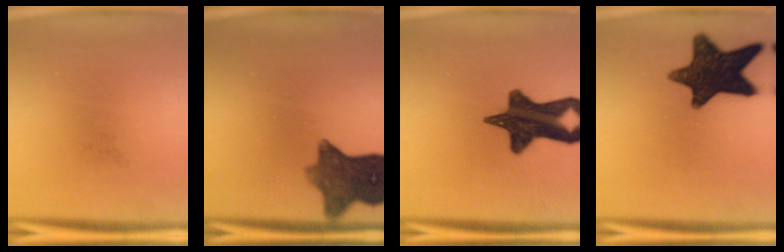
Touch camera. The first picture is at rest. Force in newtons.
{"total": 9.2}
{"total": 15.6}
{"total": 15.7}